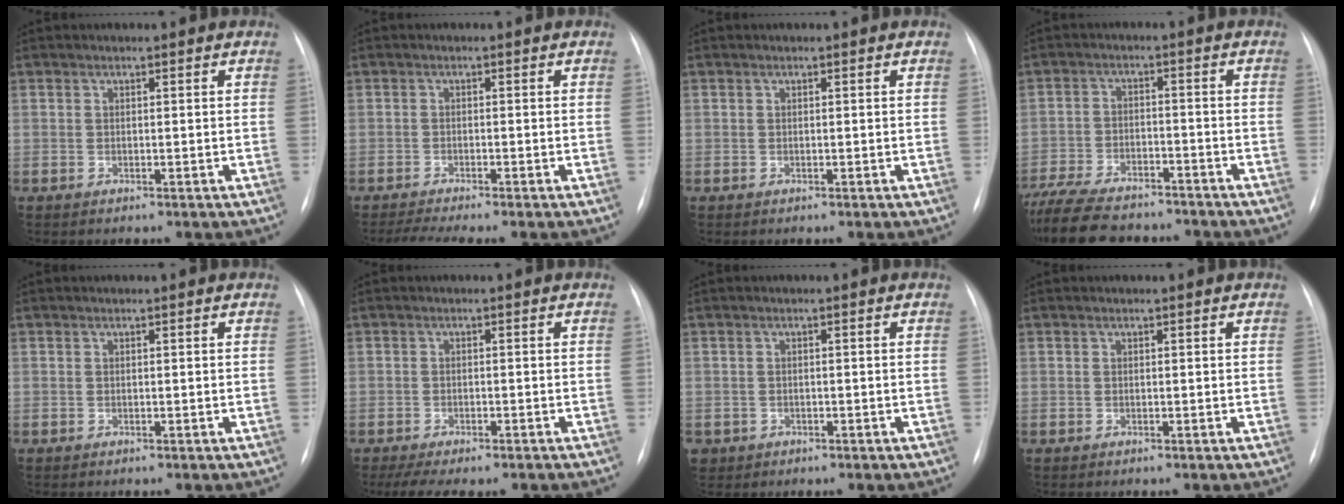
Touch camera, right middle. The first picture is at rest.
{"total": 4.4, "force": [-3.6, -0.4, 2.5], "torque": [-0.042, -0.007, -0.060]}
{"total": 0.0}
{"total": 18.0, "force": [-14.9, 6.1, 8.1], "torque": [-0.211, -0.022, -0.227]}
{"total": 0.0}
{"total": 7.2, "force": [-5.6, 2.6, 3.7], "torque": [-0.052, -0.006, -0.080]}
{"total": 2.2, "force": [-0.9, 2.0, 0.3], "torque": [-0.004, 0.004, -0.009]}
{"total": 0.0}